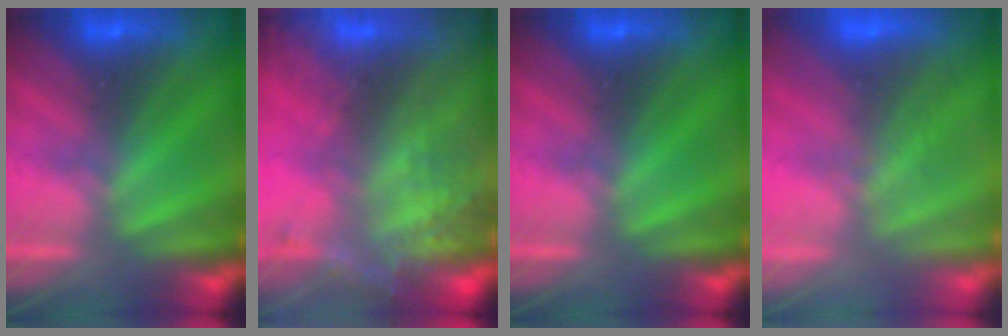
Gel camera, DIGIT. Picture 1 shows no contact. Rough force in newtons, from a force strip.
{"total": 9.8}
{"total": 0.0}
{"total": 8.4}